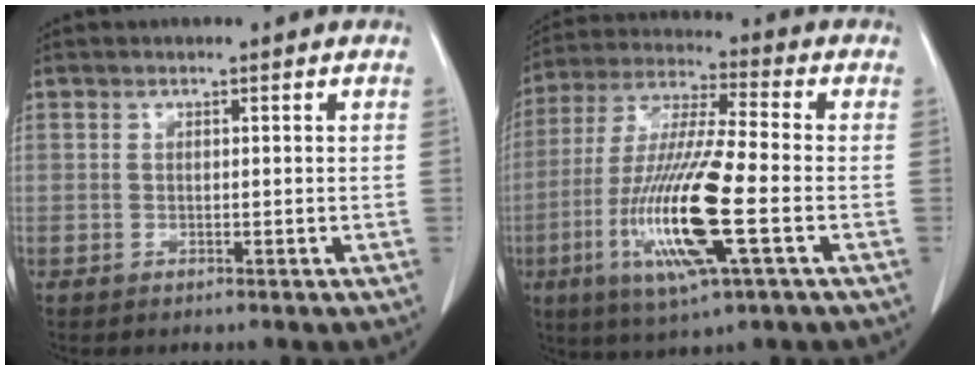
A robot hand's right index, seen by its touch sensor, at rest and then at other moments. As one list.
[{"total": 16.6, "force": [-4.7, 1.1, 15.9], "torque": [-0.330, -0.020, -0.088]}]